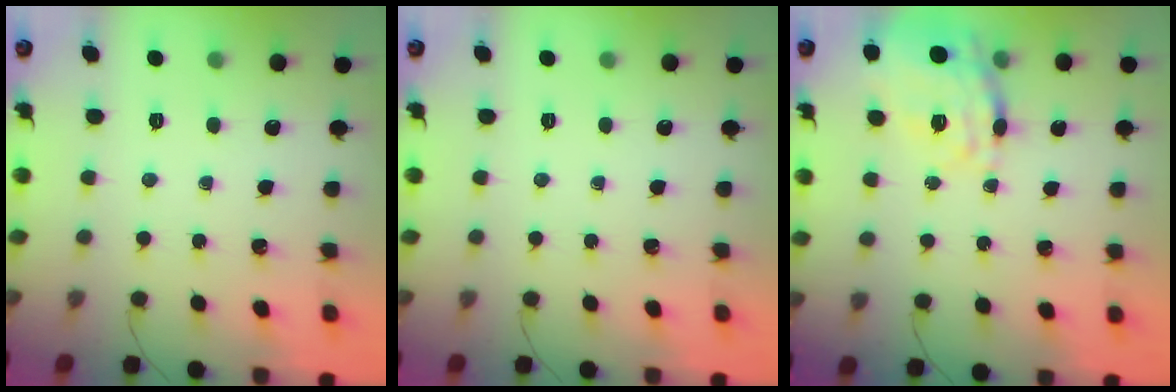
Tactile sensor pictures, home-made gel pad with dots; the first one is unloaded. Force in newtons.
{"total": 0.0}
{"total": 20.5, "press": 20.2, "slide": 3.8}